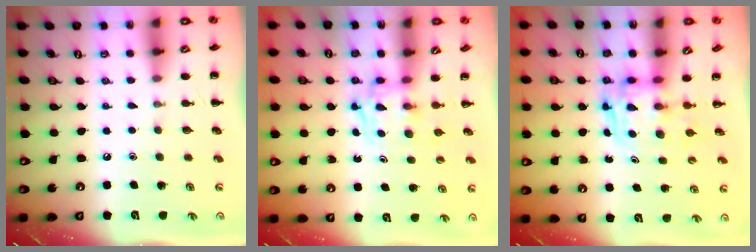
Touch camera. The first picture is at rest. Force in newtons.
{"total": 3.5, "press": 3.5, "slide": 0.5}
{"total": 2.7, "press": 2.7, "slide": 0.2}